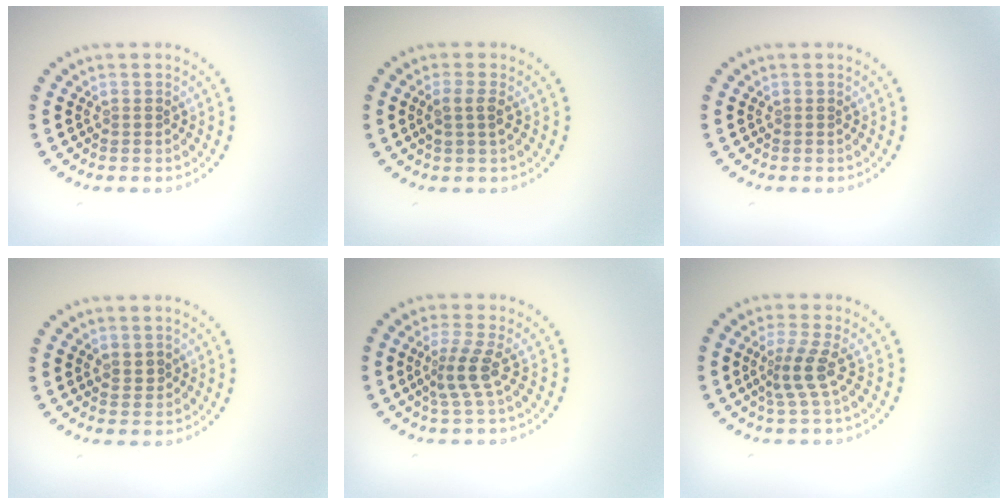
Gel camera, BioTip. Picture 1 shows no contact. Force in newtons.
{"total": 1.7, "press": 1.5, "slide": 0.8}
{"total": 0.0}
{"total": 0.7, "press": 0.5, "slide": 0.5}
{"total": 2.5, "press": 1.8, "slide": 1.8}
{"total": 2.6, "press": 1.9, "slide": 1.9}